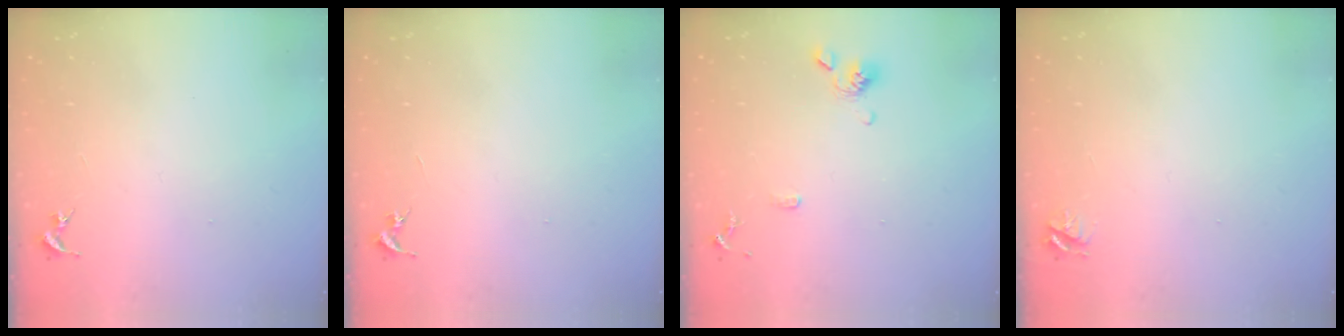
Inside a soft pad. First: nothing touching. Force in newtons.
{"total": 0.0}
{"total": 9.1, "press": 8.9, "slide": 1.9}
{"total": 4.2, "press": 4.1, "slide": 0.5}